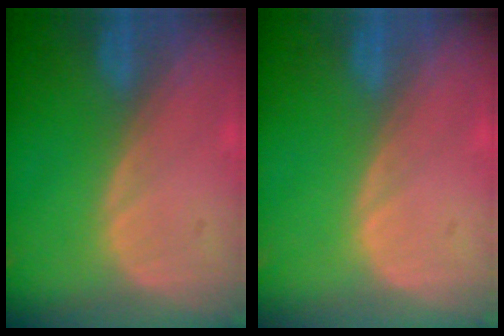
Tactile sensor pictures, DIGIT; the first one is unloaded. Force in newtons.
{"total": 0.0}